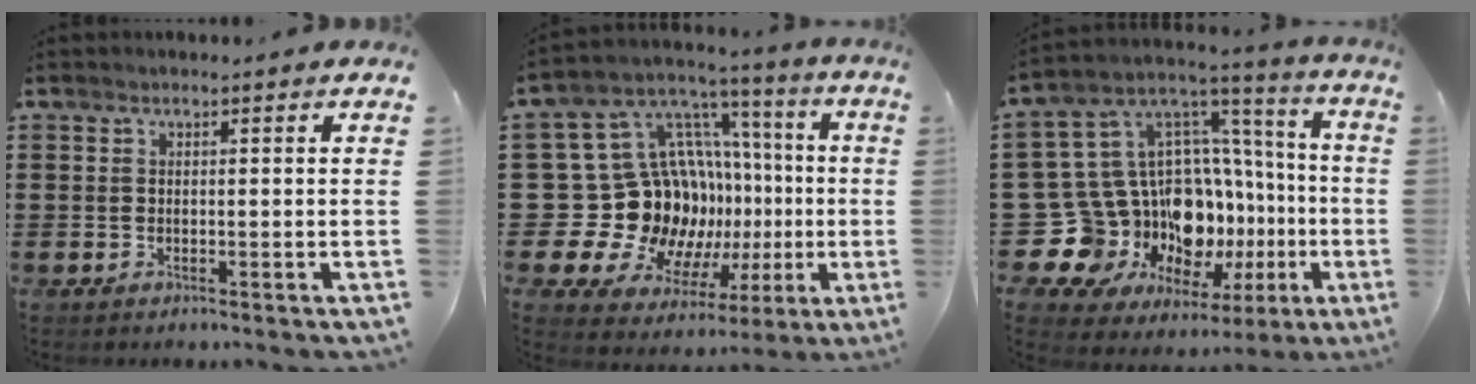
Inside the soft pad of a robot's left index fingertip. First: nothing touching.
{"total": 21.2, "force": [-2.3, 18.3, 10.4], "torque": [-0.228, -0.043, 0.018]}
{"total": 17.3, "force": [-4.0, 14.8, 7.9], "torque": [-0.184, -0.064, -0.007]}